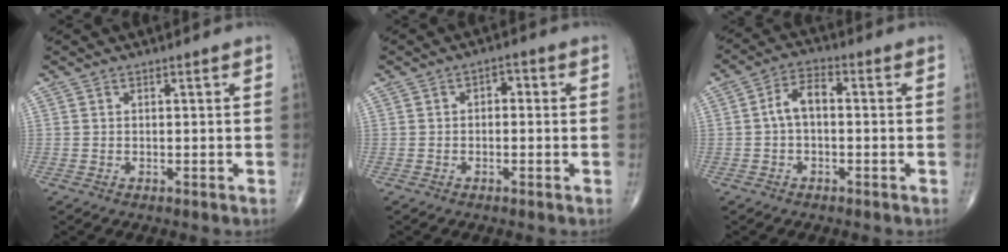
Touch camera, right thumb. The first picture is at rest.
{"total": 2.5, "force": [0.1, 1.6, 1.9], "torque": [-0.012, 0.010, -0.008]}
{"total": 5.3, "force": [-0.3, 2.9, 4.4], "torque": [-0.077, 0.022, -0.015]}